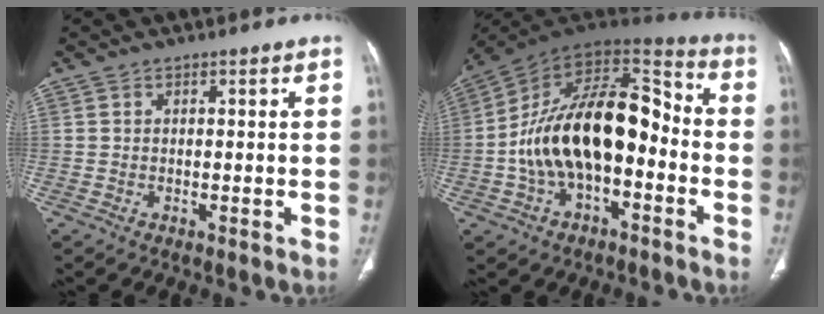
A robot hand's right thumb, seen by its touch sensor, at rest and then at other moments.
{"total": 22.5, "force": [-3.5, 12.5, 18.4], "torque": [-0.300, 0.060, -0.059]}